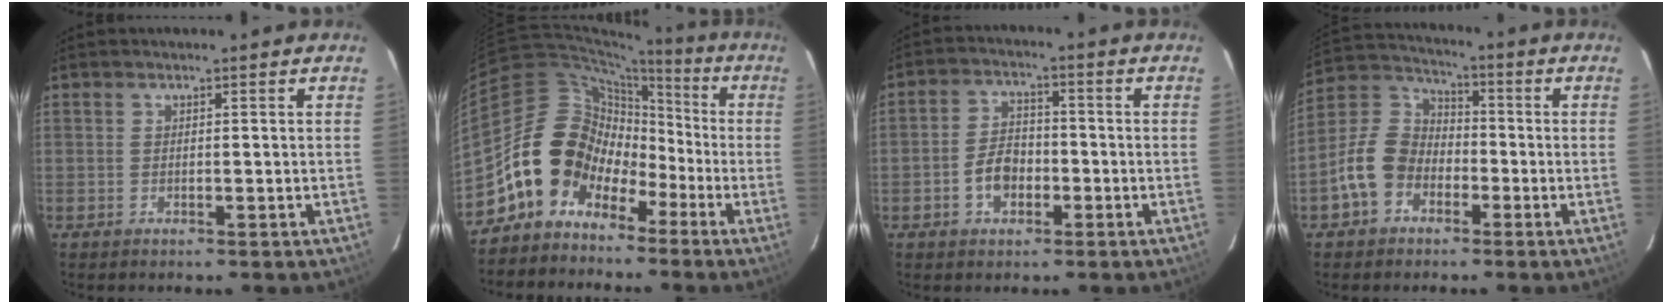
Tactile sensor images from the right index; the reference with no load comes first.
{"total": 11.7, "force": [-5.8, 9.6, 3.3], "torque": [-0.068, 0.040, -0.115]}
{"total": 6.0, "force": [-2.2, 4.1, 3.8], "torque": [-0.075, 0.016, -0.036]}
{"total": 10.4, "force": [-4.4, 7.8, 5.2], "torque": [-0.111, 0.032, -0.083]}